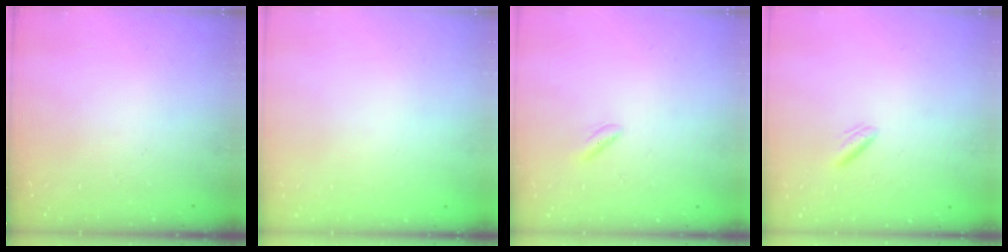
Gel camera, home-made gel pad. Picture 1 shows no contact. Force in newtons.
{"total": 2.0, "press": 2.0, "slide": 0.1}
{"total": 1.3, "press": 1.2, "slide": 0.6}
{"total": 1.6, "press": 1.3, "slide": 0.9}